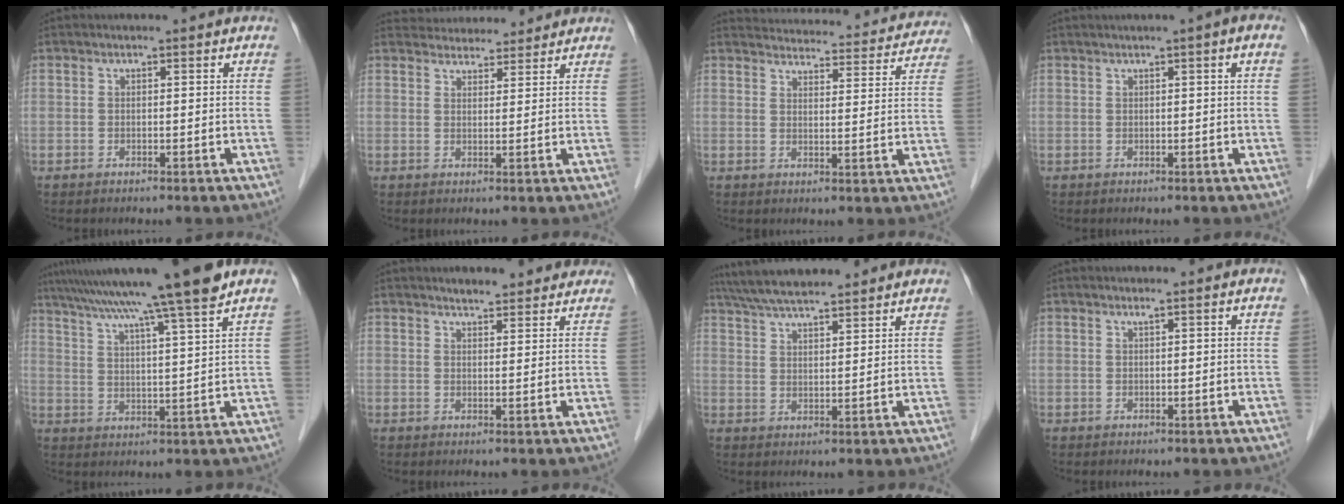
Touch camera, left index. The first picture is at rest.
{"total": 8.2, "force": [7.9, 1.9, 1.2], "torque": [-0.010, 0.023, 0.108]}
{"total": 22.8, "force": [21.8, 4.6, 4.8], "torque": [-0.065, -0.019, 0.256]}
{"total": 2.8, "force": [1.1, -0.1, 2.5], "torque": [-0.040, 0.008, 0.018]}
{"total": 16.8, "force": [13.8, -2.2, 9.3], "torque": [-0.161, 0.003, 0.204]}
{"total": 6.7, "force": [6.0, 1.6, 2.5], "torque": [-0.029, 0.014, 0.075]}
{"total": 13.3, "force": [11.8, 1.6, 6.1], "torque": [-0.109, 0.034, 0.188]}
{"total": 0.7, "force": [0.5, -0.3, 0.4], "torque": [-0.018, -0.007, 0.015]}